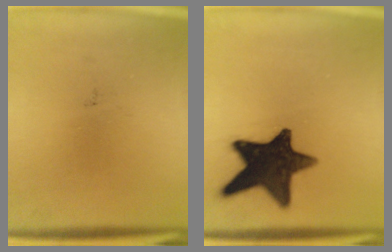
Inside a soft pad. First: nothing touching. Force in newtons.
{"total": 15.6}